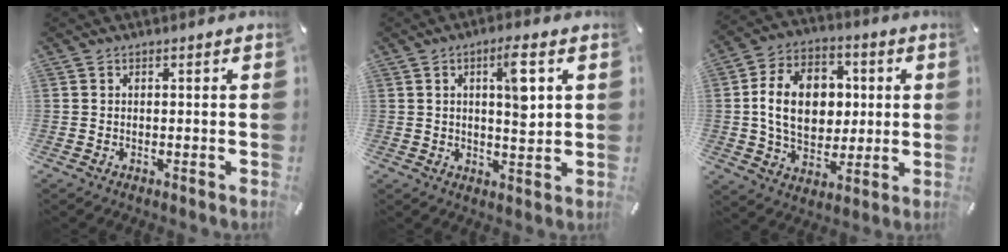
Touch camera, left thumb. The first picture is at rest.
{"total": 7.1, "force": [2.3, 1.6, 6.5], "torque": [-0.099, -0.011, 0.029]}
{"total": 15.9, "force": [1.2, 11.7, 10.7], "torque": [-0.201, 0.017, 0.023]}